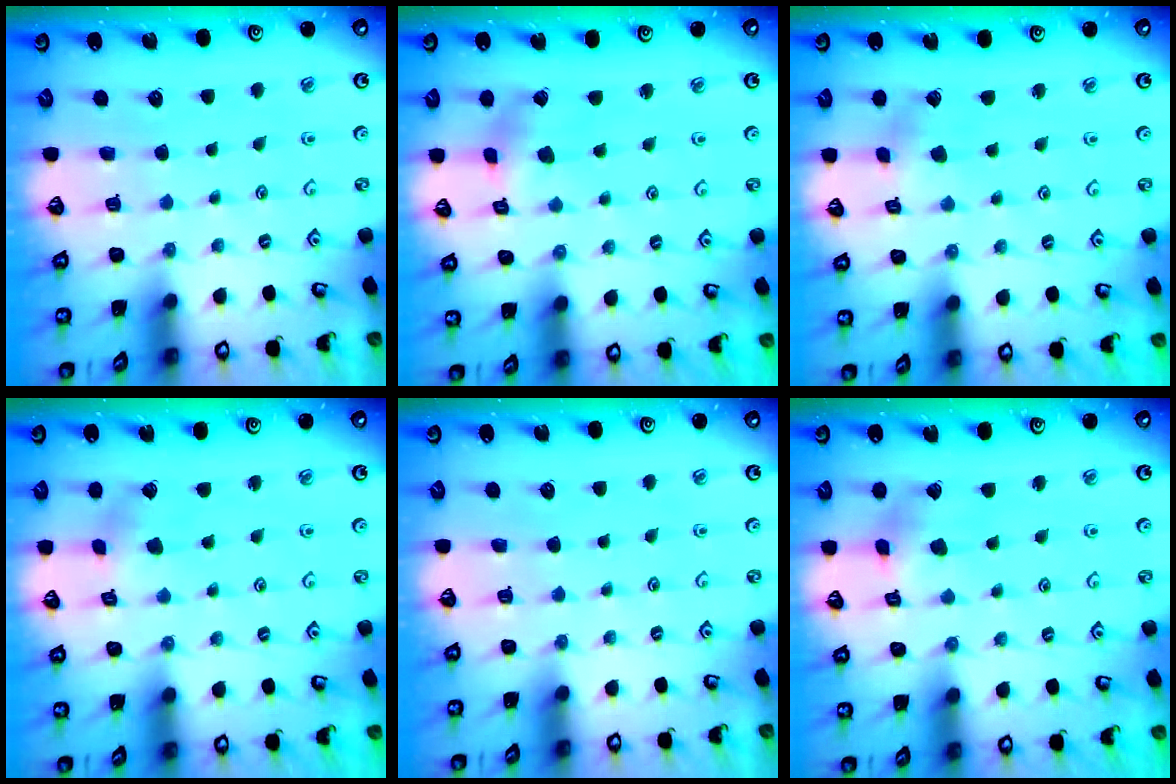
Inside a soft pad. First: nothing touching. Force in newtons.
{"total": 2.2, "press": 2.2, "slide": 0.4}
{"total": 2.0, "press": 2.0, "slide": 0.1}
{"total": 2.5, "press": 2.5, "slide": 0.2}
{"total": 0.0}
{"total": 5.8, "press": 5.8, "slide": 0.6}